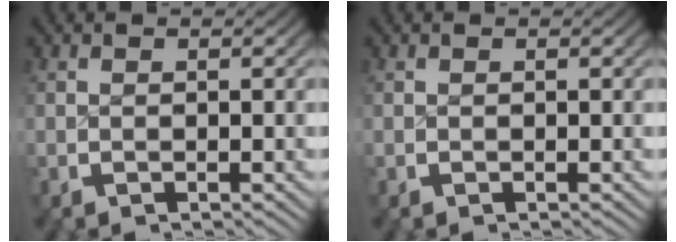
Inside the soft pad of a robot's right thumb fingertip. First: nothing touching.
{"total": 0.0}